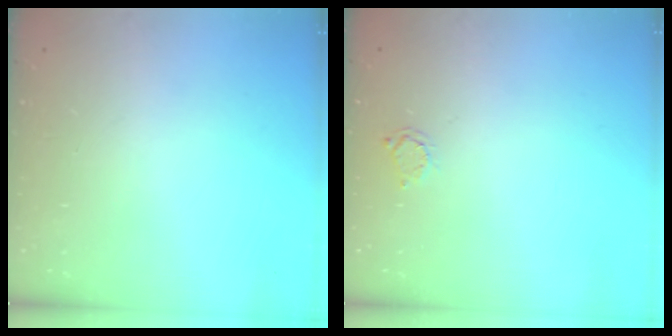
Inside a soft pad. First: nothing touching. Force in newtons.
{"total": 2.0, "press": 2.0, "slide": 0.3}